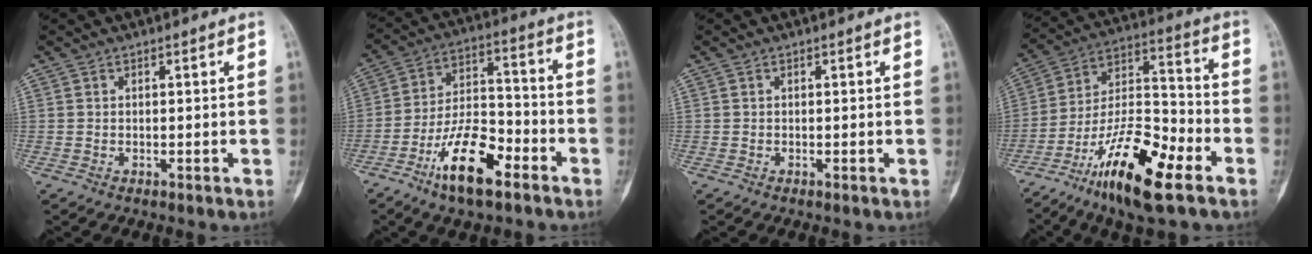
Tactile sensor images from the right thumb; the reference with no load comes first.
{"total": 14.3, "force": [-7.9, 5.7, 10.4], "torque": [-0.178, 0.055, -0.143]}
{"total": 0.0}
{"total": 20.0, "force": [-11.2, 6.0, 15.4], "torque": [-0.278, 0.066, -0.200]}